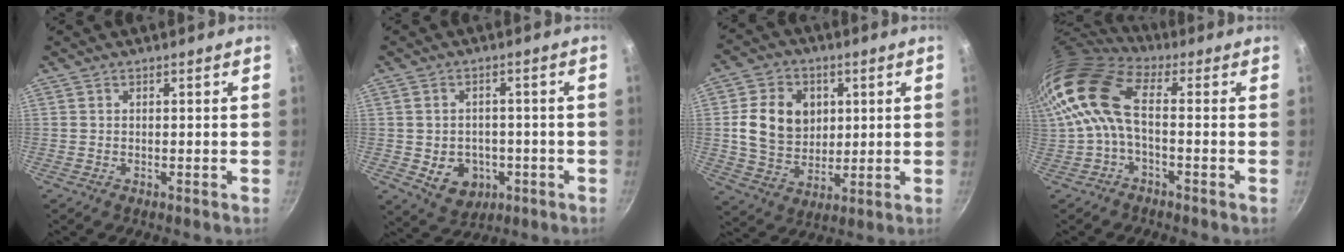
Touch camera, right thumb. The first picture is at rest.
{"total": 7.8, "force": [-2.0, 6.2, 4.2], "torque": [-0.040, 0.009, -0.015]}
{"total": 13.1, "force": [2.4, 10.5, 7.4], "torque": [-0.107, -0.005, 0.044]}
{"total": 11.9, "force": [0.3, 6.0, 10.3], "torque": [-0.208, 0.018, -0.007]}